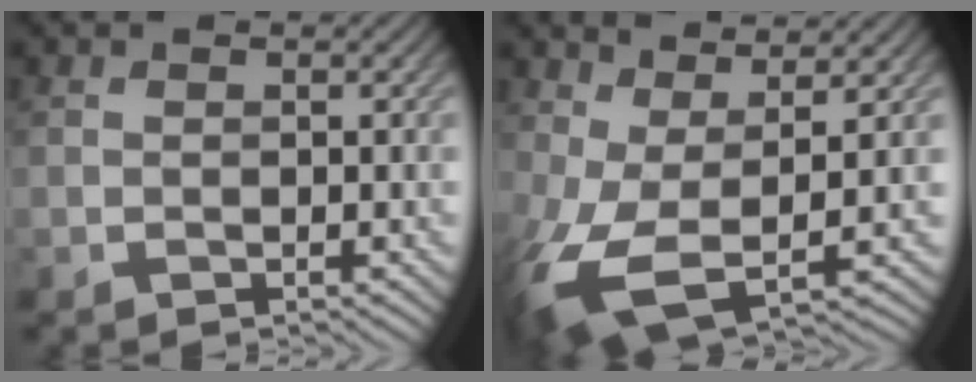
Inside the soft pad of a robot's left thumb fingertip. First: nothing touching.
{"total": 10.2, "force": [-0.6, 4.8, 8.9], "torque": [-0.227, -0.022, -0.005]}